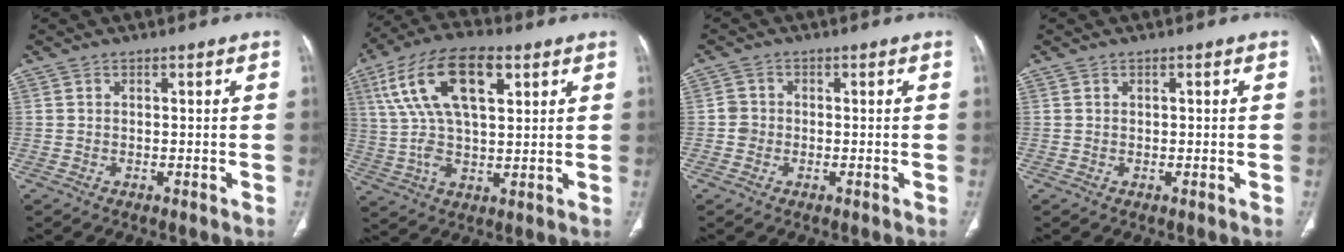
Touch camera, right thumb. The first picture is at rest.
{"total": 17.5, "force": [6.8, 8.2, 13.9], "torque": [-0.255, 0.003, 0.122]}
{"total": 2.1, "force": [-0.4, 2.0, 0.4], "torque": [0.004, 0.008, -0.009]}
{"total": 0.5, "force": [0.2, 0.3, 0.3], "torque": [0.000, -0.001, 0.004]}